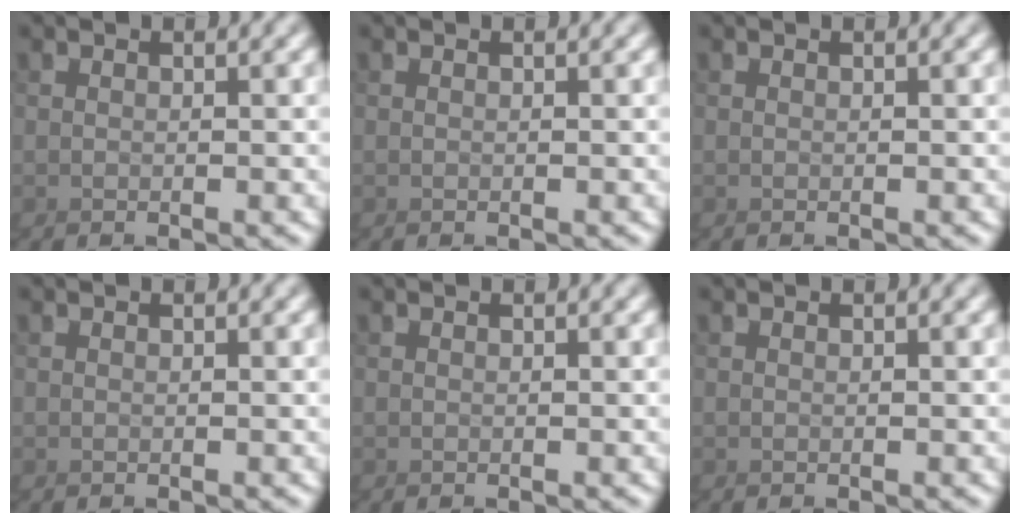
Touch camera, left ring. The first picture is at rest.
{"total": 0.0}
{"total": 0.0}
{"total": 0.0}
{"total": 0.0}
{"total": 0.0}